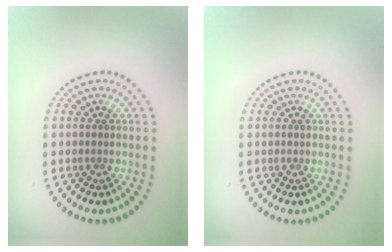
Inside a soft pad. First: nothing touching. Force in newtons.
{"total": 0.0}